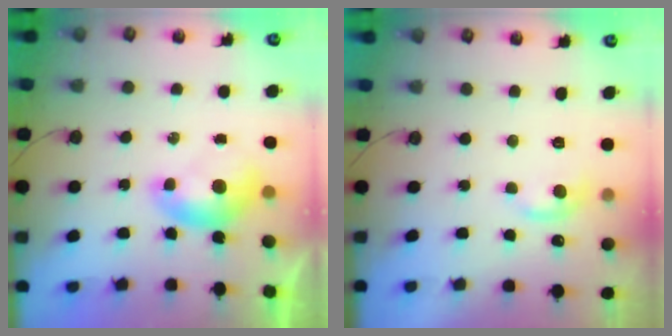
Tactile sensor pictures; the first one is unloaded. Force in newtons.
{"total": 1.7, "press": 1.6, "slide": 0.7}